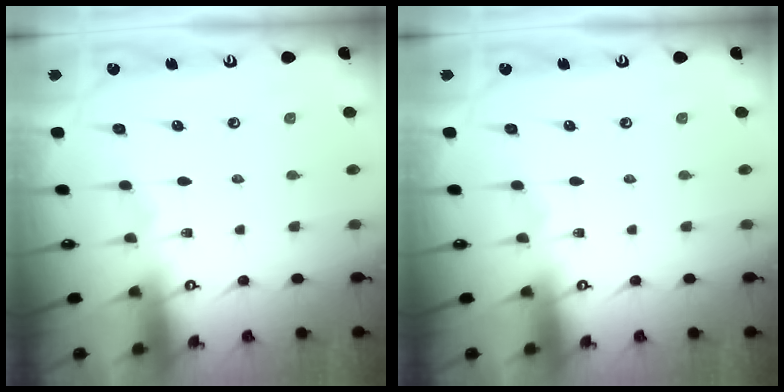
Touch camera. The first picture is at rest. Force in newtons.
{"total": 0.0}